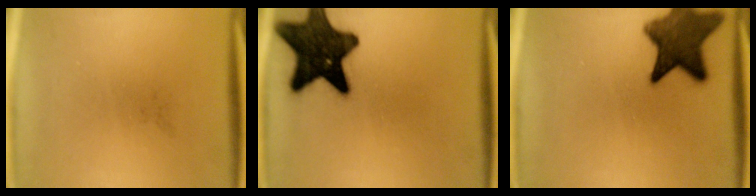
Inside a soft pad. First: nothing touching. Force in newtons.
{"total": 15.8}
{"total": 11.8}